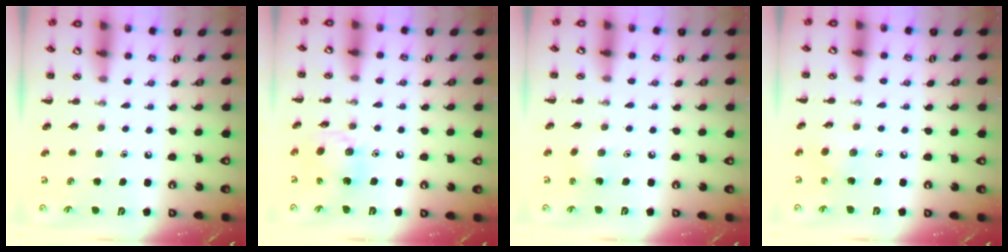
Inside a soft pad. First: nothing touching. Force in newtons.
{"total": 10.7, "press": 10.6, "slide": 1.4}
{"total": 3.9, "press": 3.7, "slide": 1.1}
{"total": 3.0, "press": 2.9, "slide": 0.8}